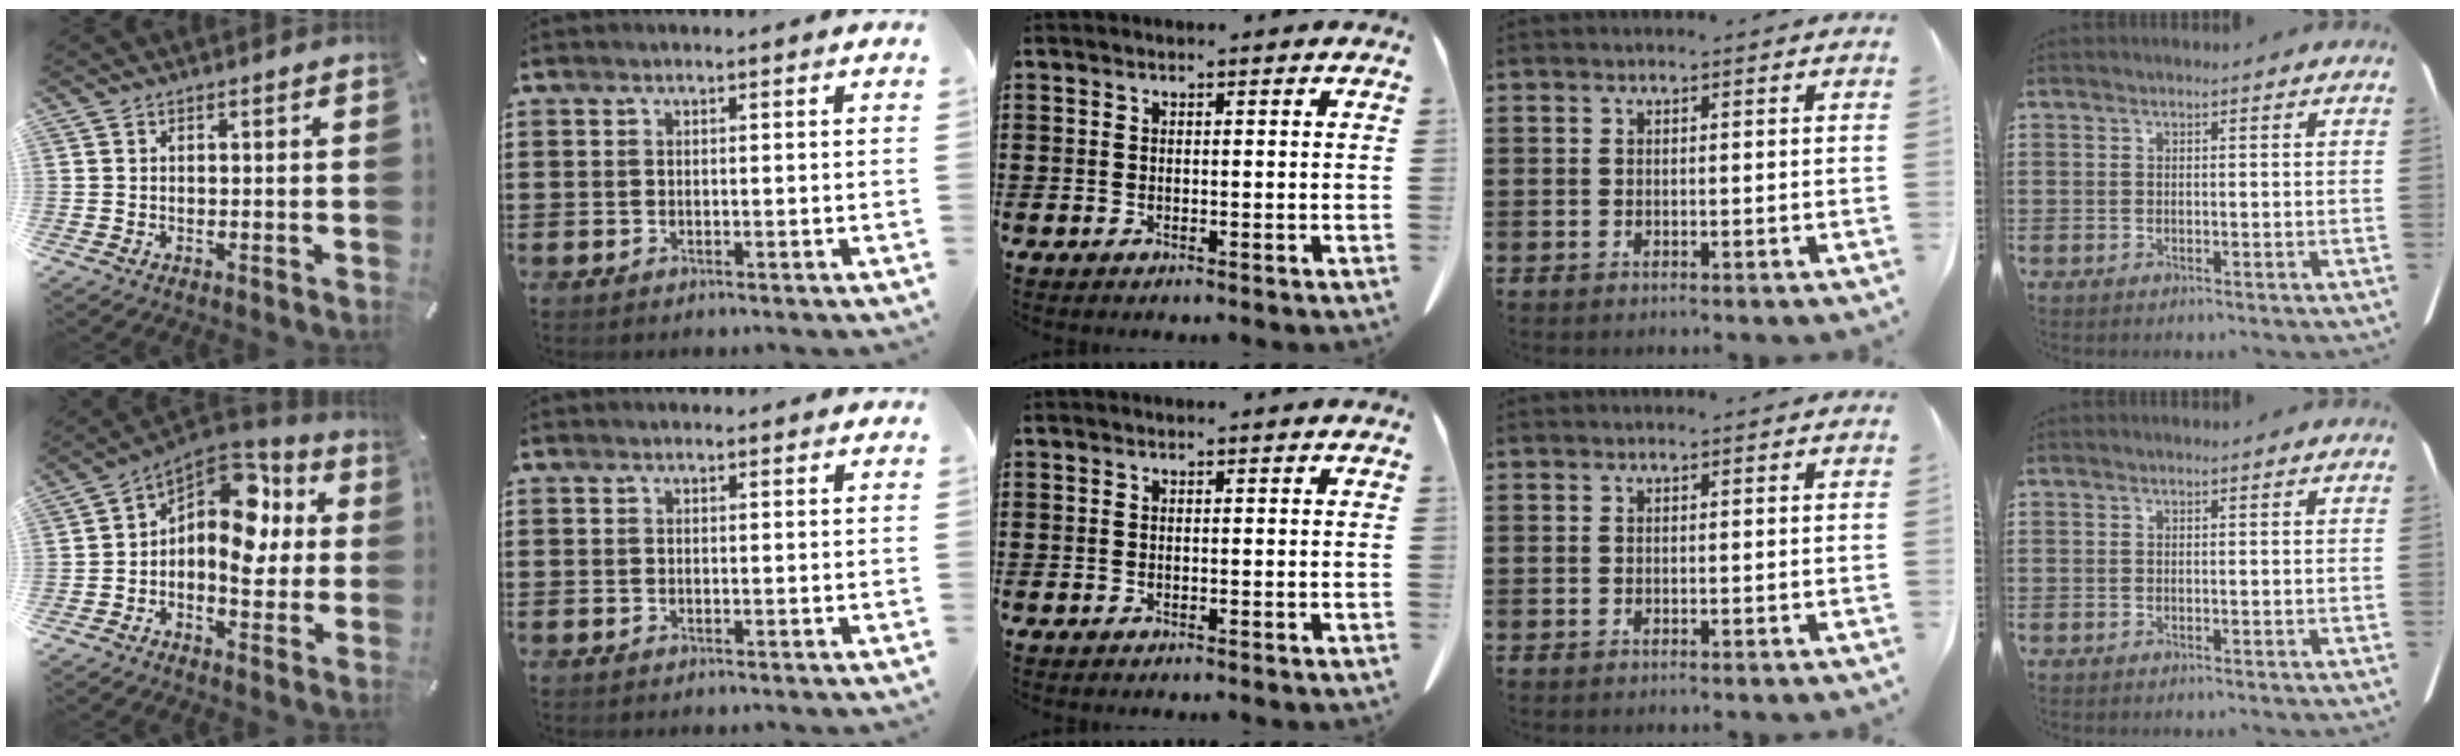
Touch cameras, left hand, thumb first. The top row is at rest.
{"thumb": {"total": 13.7, "force": [2.4, 8.9, 10.1], "torque": [-0.154, -0.022, 0.039]}, "index": {"total": 0.6, "force": [0.5, 0.3, 0.1], "torque": [-0.003, 0.004, 0.009]}}